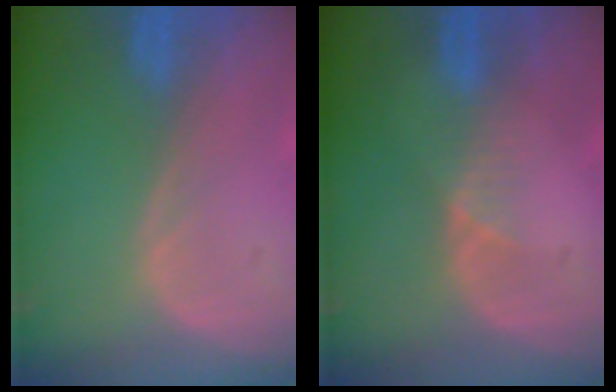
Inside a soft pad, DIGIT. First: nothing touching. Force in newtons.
{"total": 2.6, "press": 2.2, "slide": 1.4}